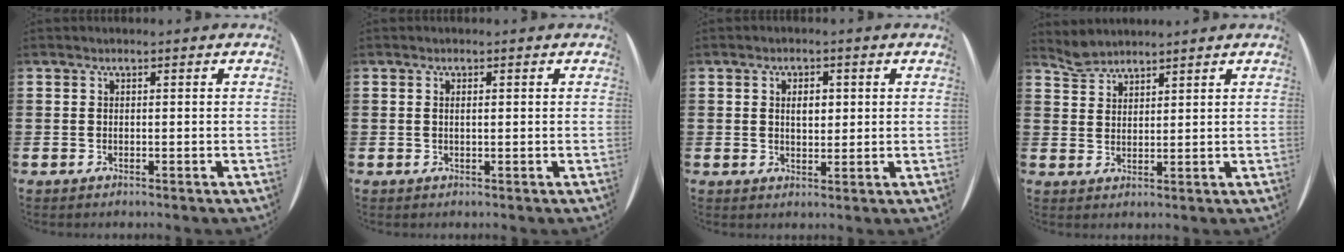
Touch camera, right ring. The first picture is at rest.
{"total": 0.6, "force": [0.1, 0.1, 0.5], "torque": [-0.010, 0.000, 0.003]}
{"total": 2.4, "force": [0.6, 1.5, 1.8], "torque": [-0.039, 0.011, 0.011]}
{"total": 2.4, "force": [2.4, 0.1, -0.3], "torque": [-0.003, -0.005, 0.049]}